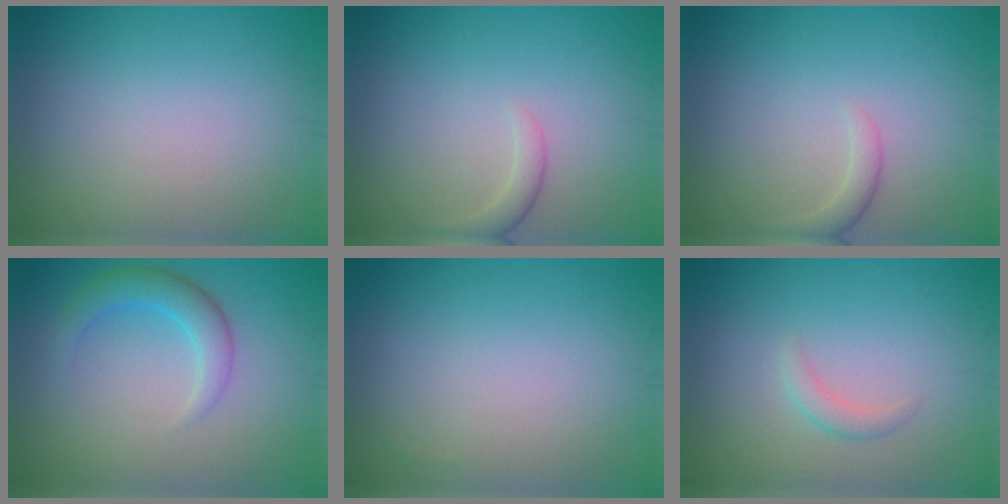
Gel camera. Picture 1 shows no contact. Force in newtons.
{"total": 1.4, "press": 1.4, "slide": 0.1}
{"total": 1.4, "press": 1.4, "slide": 0.1}
{"total": 3.0, "press": 3.0, "slide": 0.1}
{"total": 0.0}
{"total": 1.2, "press": 1.2, "slide": 0.0}